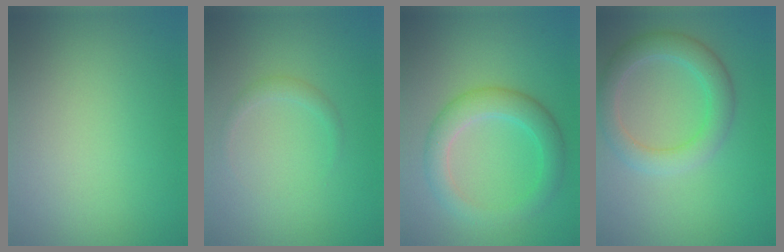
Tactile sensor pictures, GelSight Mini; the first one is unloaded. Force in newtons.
{"total": 1.0, "press": 1.0, "slide": 0.1}
{"total": 4.0, "press": 4.0, "slide": 0.2}
{"total": 4.1, "press": 4.0, "slide": 0.2}